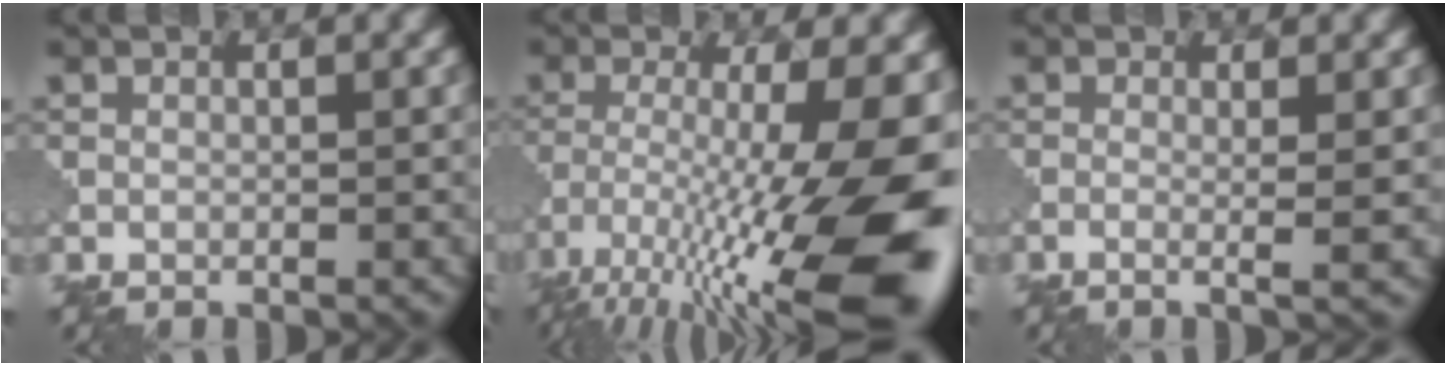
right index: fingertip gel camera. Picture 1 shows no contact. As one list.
[{"total": 18.0, "force": [-7.7, 4.7, 15.5], "torque": [-0.243, -0.007, -0.122]}, {"total": 3.0, "force": [-0.1, 0.9, 2.8], "torque": [-0.032, 0.002, -0.012]}]